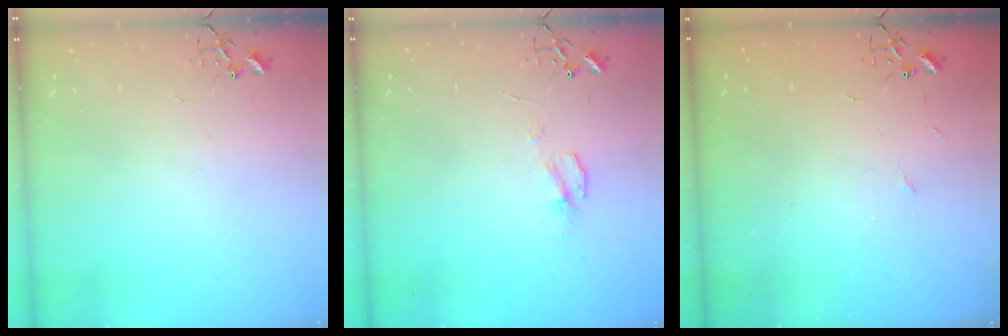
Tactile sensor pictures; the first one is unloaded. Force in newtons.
{"total": 5.6, "press": 5.5, "slide": 0.7}
{"total": 2.3, "press": 2.3, "slide": 0.4}